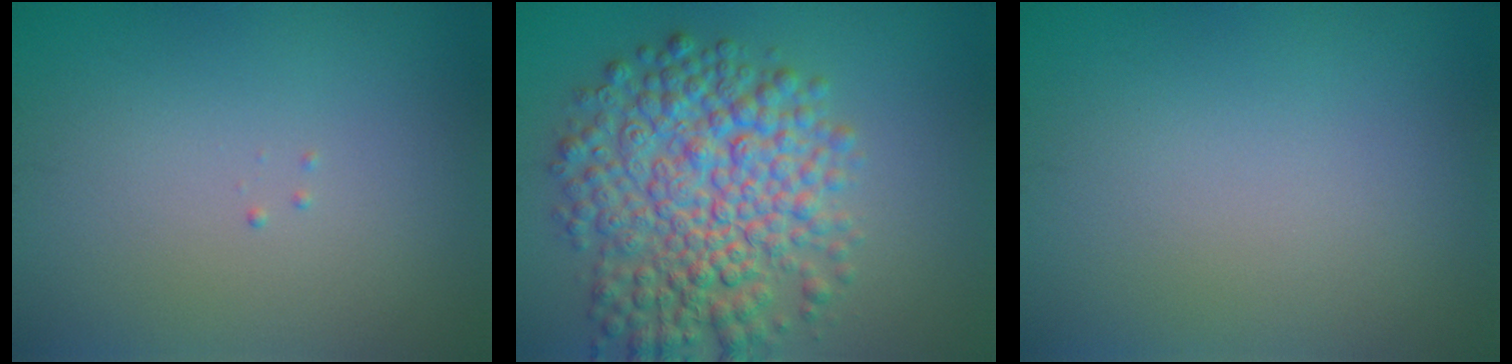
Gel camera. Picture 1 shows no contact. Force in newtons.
{"total": 8.9, "press": 8.9, "slide": 0.2}
{"total": 0.0}